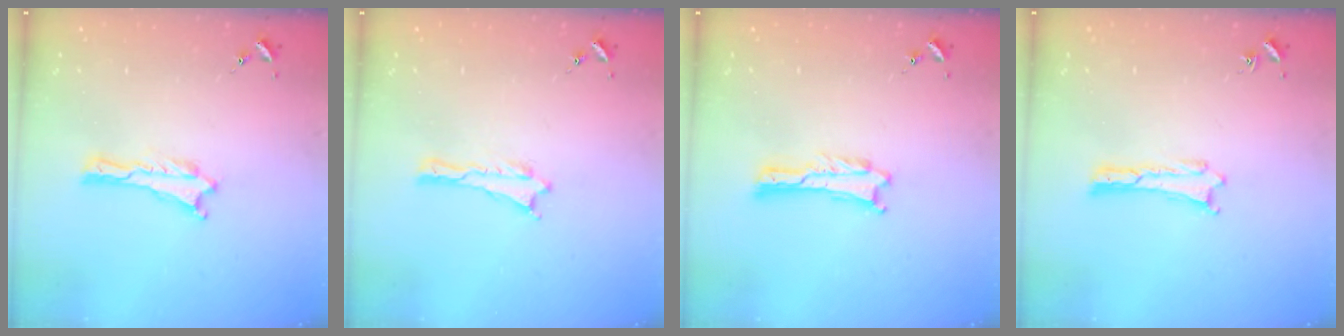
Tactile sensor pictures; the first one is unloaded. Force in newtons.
{"total": 0.0}
{"total": 0.0}
{"total": 0.0}